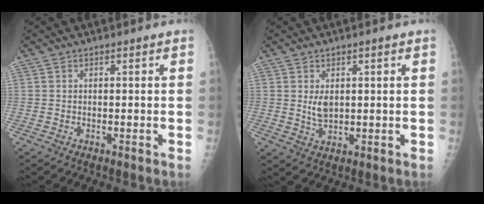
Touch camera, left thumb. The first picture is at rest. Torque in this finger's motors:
{"motor_torque": [0.65, 0.70, 0.47, -0.03, 0.00]}